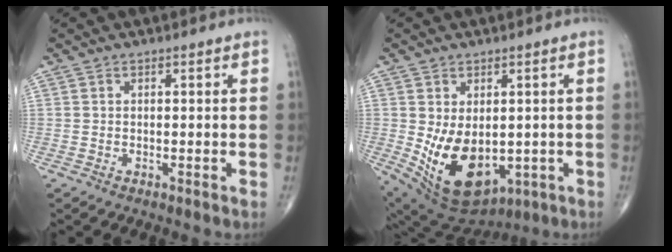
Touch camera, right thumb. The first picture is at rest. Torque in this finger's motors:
{"motor_torque": [-0.20, 1.07, 0.87, 0.52, 0.17]}